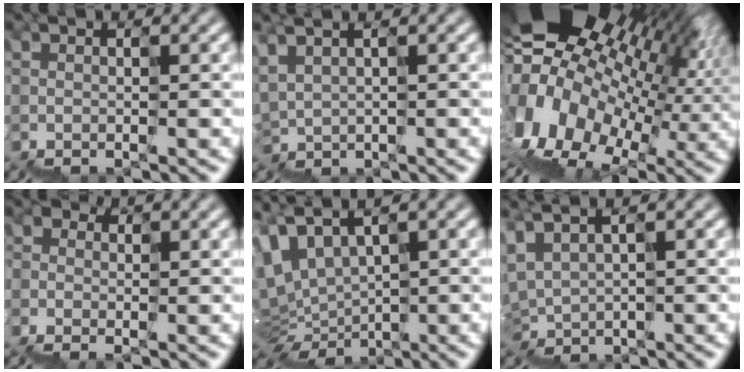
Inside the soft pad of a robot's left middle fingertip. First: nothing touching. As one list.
[{"total": 1.7, "force": [1.7, 0.4, -0.1], "torque": [-0.039, 0.009, 0.043]}, {"total": 16.1, "force": [1.8, 11.4, 11.2], "torque": [-0.210, 0.007, 0.047]}, {"total": 1.1, "force": [-0.8, 0.8, 0.1], "torque": [-0.022, -0.001, -0.012]}, {"total": 4.5, "force": [0.7, 2.8, 3.5], "torque": [-0.110, 0.002, 0.032]}, {"total": 1.8, "force": [1.6, 0.7, -0.2], "torque": [-0.043, 0.010, 0.038]}]